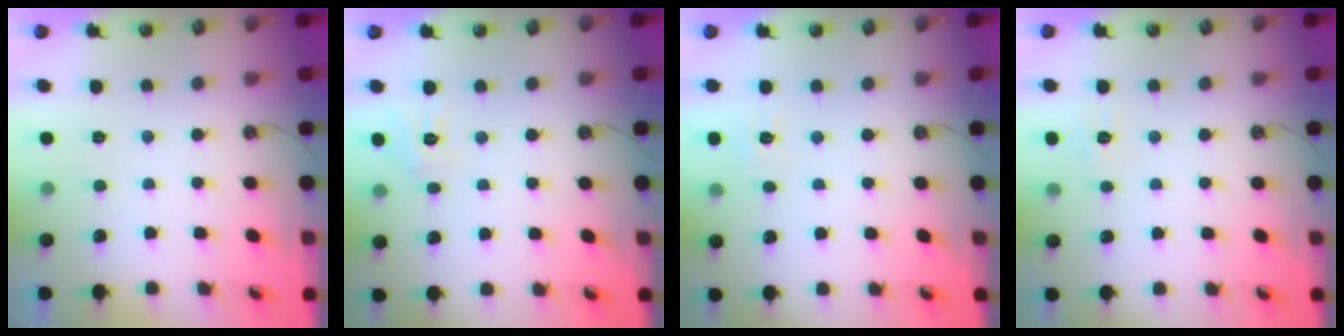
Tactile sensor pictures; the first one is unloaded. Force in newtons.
{"total": 6.5, "press": 6.4, "slide": 0.5}
{"total": 5.6, "press": 5.6, "slide": 0.5}
{"total": 6.5, "press": 6.4, "slide": 0.6}